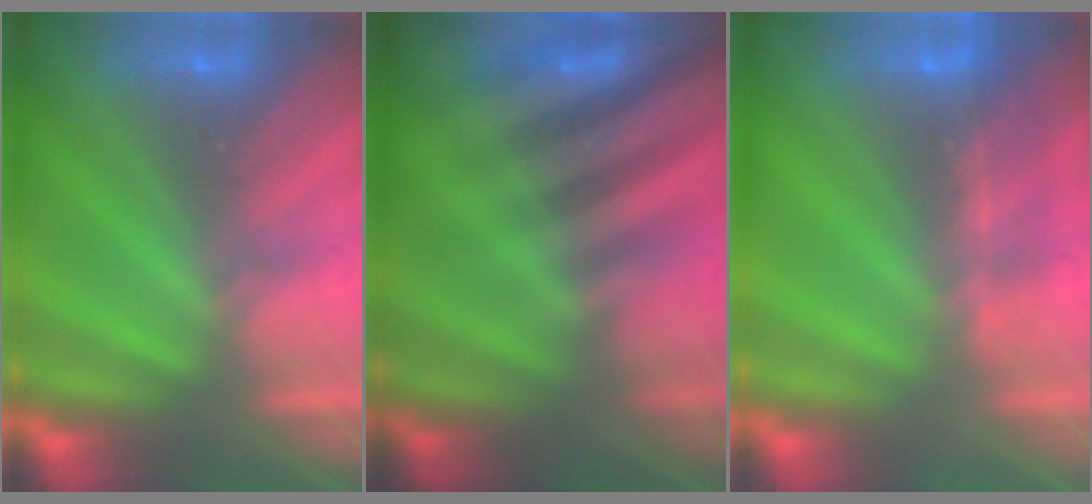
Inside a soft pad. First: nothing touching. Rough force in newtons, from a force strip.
{"total": 2.8}
{"total": 1.3}